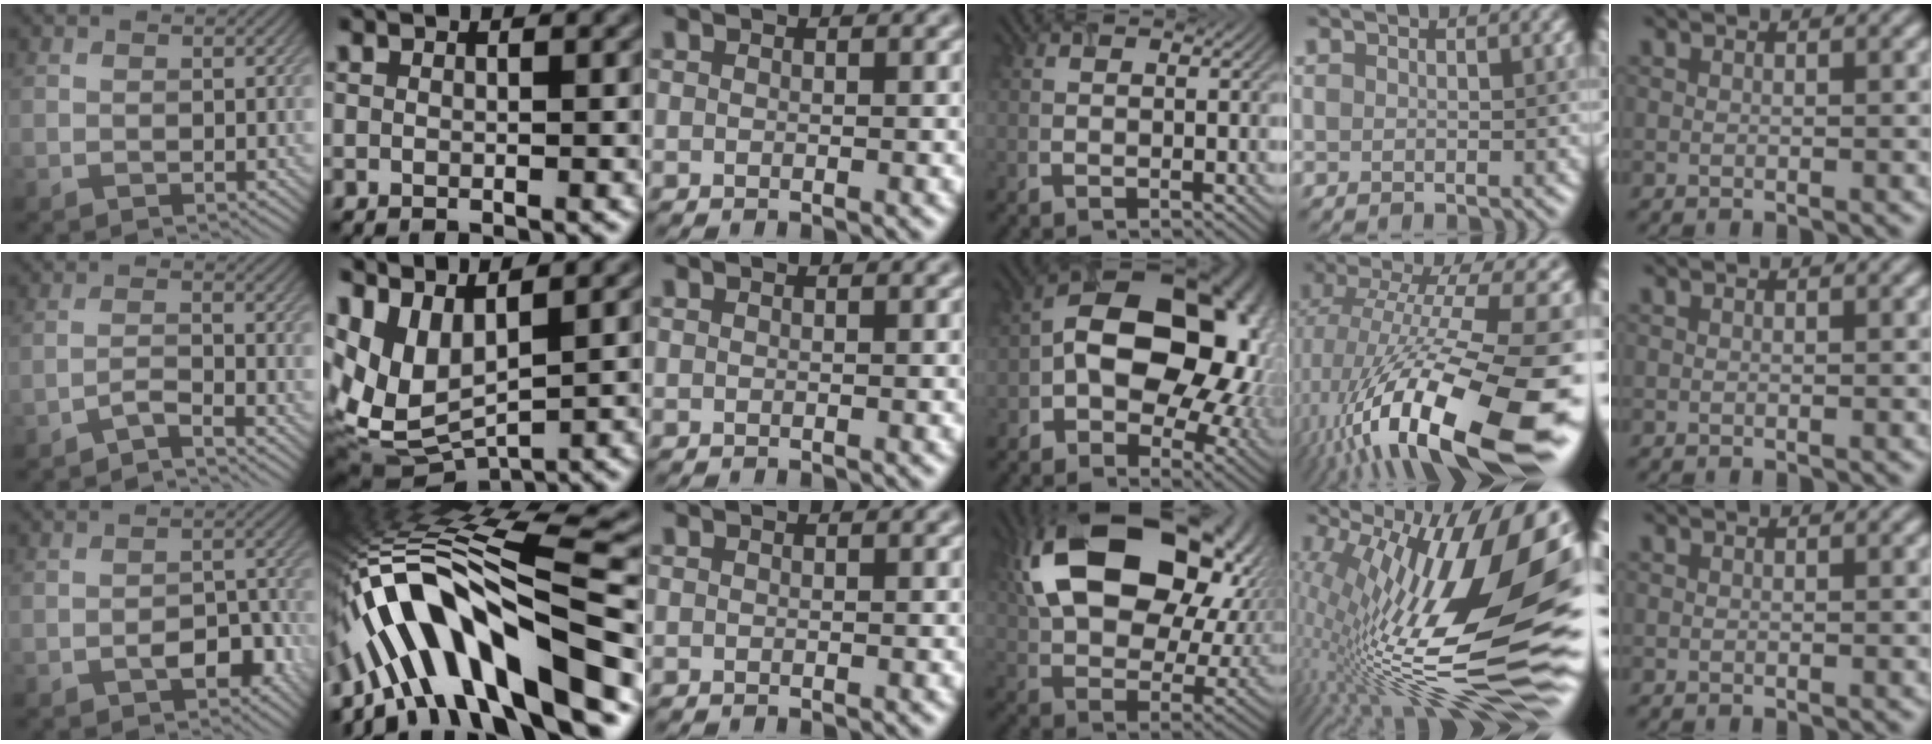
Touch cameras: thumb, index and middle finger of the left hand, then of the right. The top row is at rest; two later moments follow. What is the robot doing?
{"motion": "open", "object": "airpods case & airpods"}